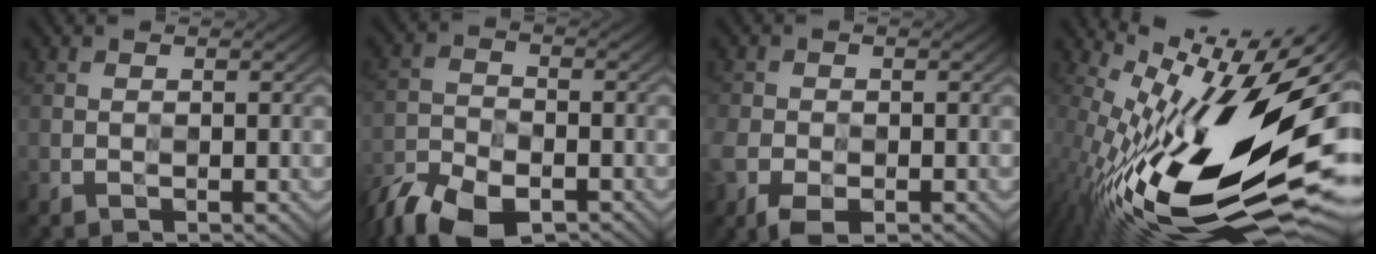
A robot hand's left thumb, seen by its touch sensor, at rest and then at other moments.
{"total": 9.2, "force": [-7.5, 3.4, 4.1], "torque": [-0.092, -0.015, -0.149]}
{"total": 5.9, "force": [-3.1, 3.8, 3.3], "torque": [-0.087, -0.019, -0.055]}
{"total": 19.1, "force": [0.3, 6.7, 17.9], "torque": [-0.300, -0.006, -0.005]}